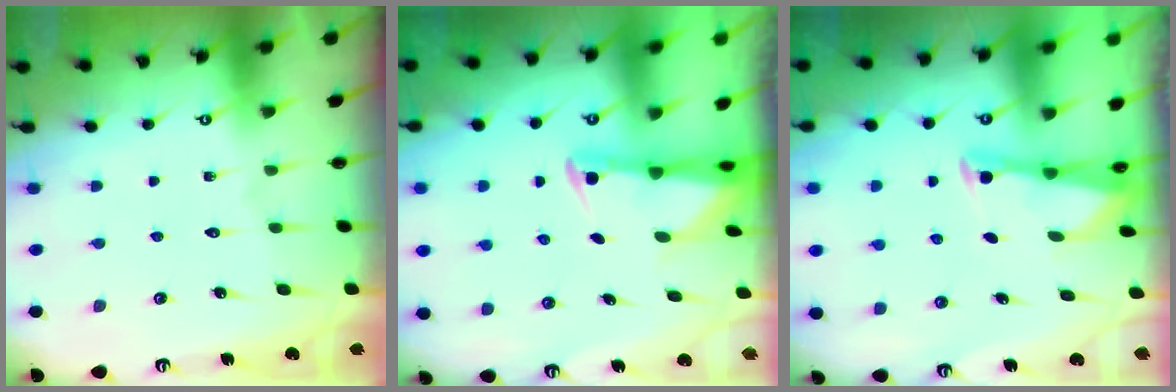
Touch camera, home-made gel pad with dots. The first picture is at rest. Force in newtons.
{"total": 2.3, "press": 2.2, "slide": 0.6}
{"total": 2.5, "press": 2.5, "slide": 0.2}